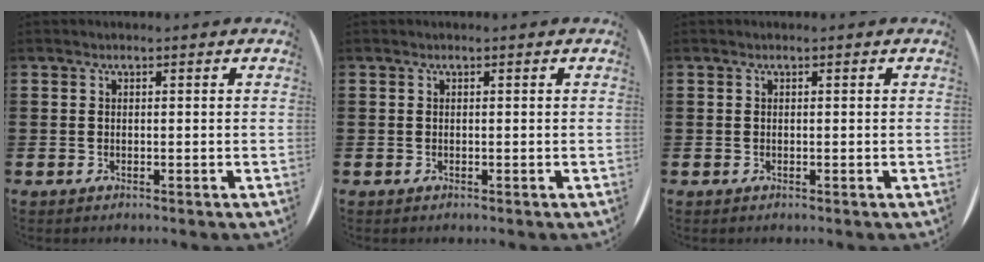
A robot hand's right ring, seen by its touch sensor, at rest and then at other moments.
{"total": 0.0}
{"total": 0.0}